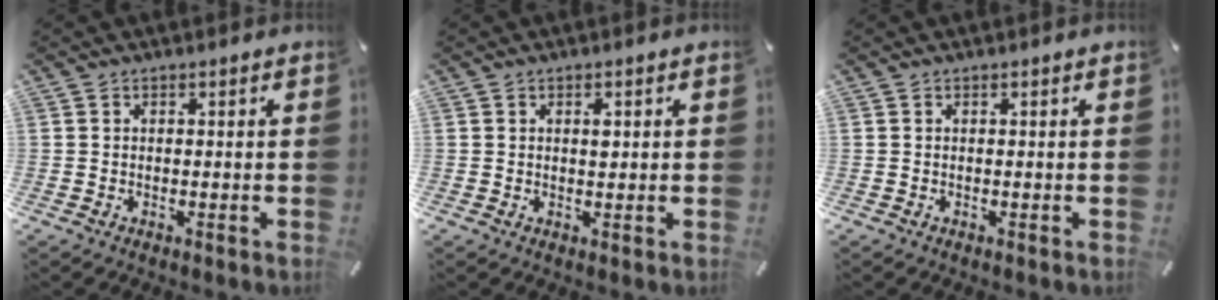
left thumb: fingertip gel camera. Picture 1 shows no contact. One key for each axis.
{"total": 1.6, "fx": 0.5, "fy": 0.8, "fz": 1.3, "tx": -0.010, "ty": -0.003, "tz": 0.004}
{"total": 0.0}